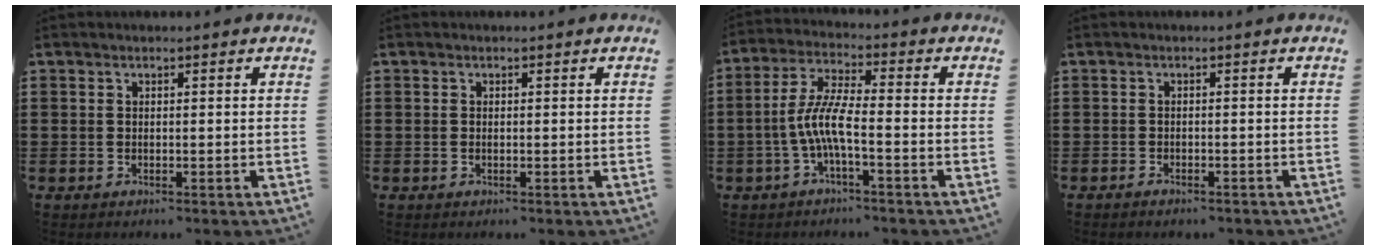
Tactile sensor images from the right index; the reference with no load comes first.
{"total": 0.0}
{"total": 6.8, "force": [-2.3, 1.3, 6.3], "torque": [-0.151, -0.013, -0.052]}
{"total": 1.2, "force": [-1.2, 0.0, 0.1], "torque": [-0.005, -0.002, -0.024]}